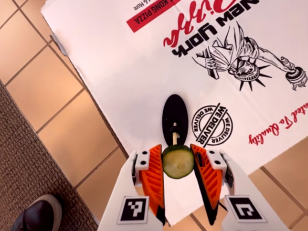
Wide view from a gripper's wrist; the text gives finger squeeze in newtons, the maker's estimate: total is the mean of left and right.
{"total": 7.5, "left": 7.4, "right": 7.7}